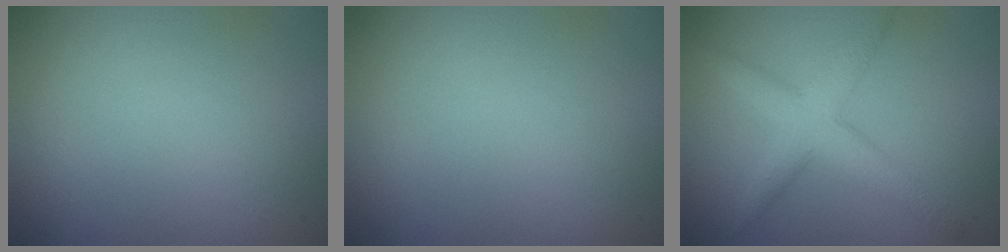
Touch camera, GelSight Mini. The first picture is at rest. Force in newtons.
{"total": 0.0}
{"total": 4.3, "press": 4.3, "slide": 0.1}